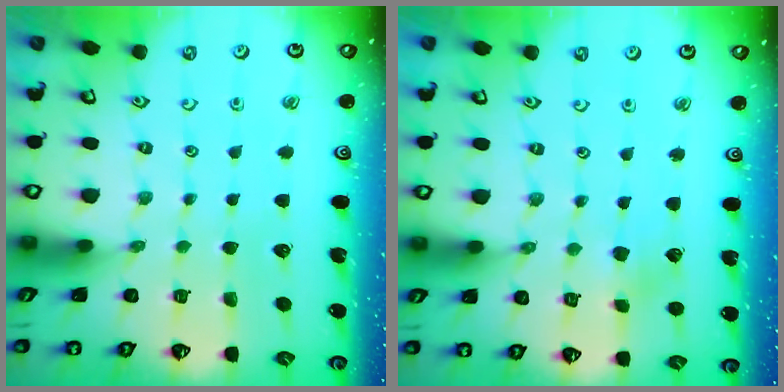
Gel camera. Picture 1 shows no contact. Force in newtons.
{"total": 2.3, "press": 2.3, "slide": 0.4}